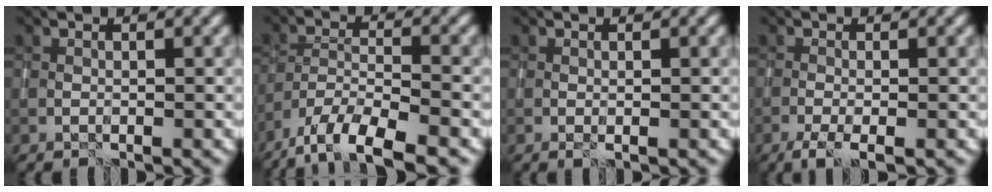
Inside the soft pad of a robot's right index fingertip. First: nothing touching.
{"total": 8.9, "force": [-7.0, 2.8, 4.8], "torque": [-0.073, -0.018, -0.119]}
{"total": 0.5, "force": [0.0, 0.1, 0.5], "torque": [-0.010, -0.004, 0.000]}
{"total": 2.7, "force": [-1.7, 0.6, 2.0], "torque": [-0.041, -0.004, -0.038]}